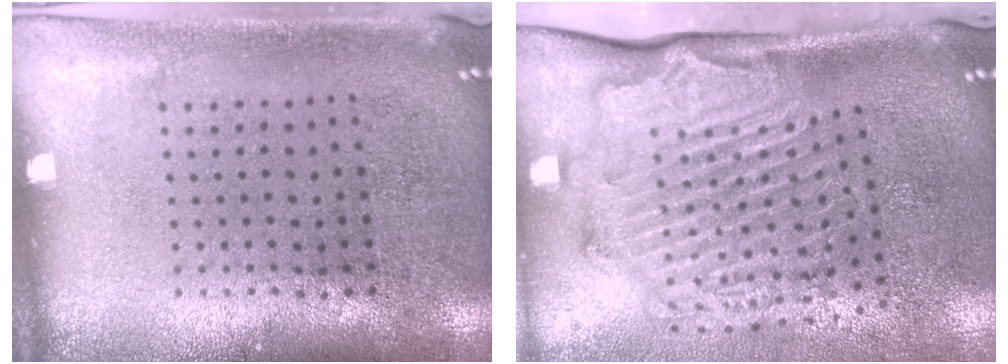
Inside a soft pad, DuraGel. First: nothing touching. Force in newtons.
{"total": 2.3, "press": 2.1, "slide": 0.7}